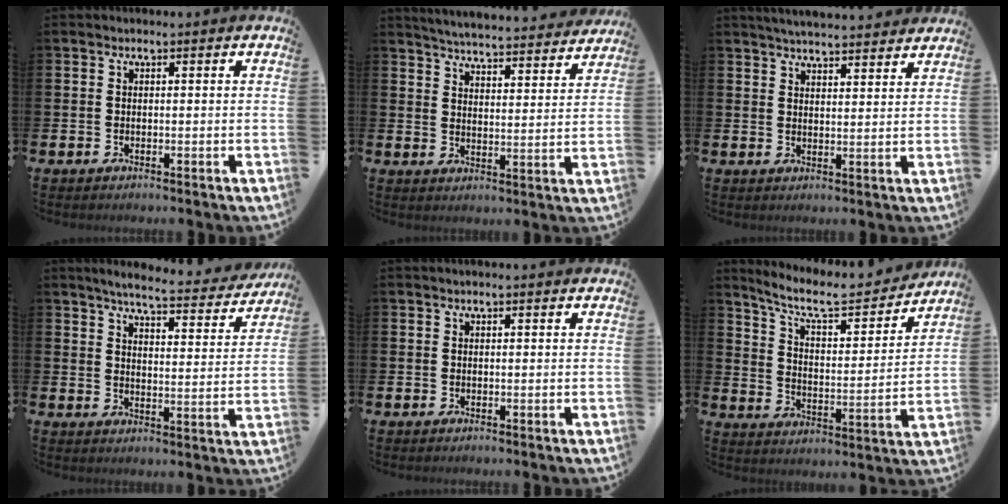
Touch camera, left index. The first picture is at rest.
{"total": 5.2, "force": [5.1, 0.2, 0.6], "torque": [-0.031, -0.045, 0.088]}
{"total": 4.3, "force": [4.3, 0.0, 0.5], "torque": [-0.018, -0.024, 0.077]}
{"total": 5.6, "force": [5.2, 0.4, 1.9], "torque": [-0.047, -0.038, 0.085]}
{"total": 0.5, "force": [0.5, -0.1, 0.2], "torque": [0.003, -0.003, 0.007]}
{"total": 8.6, "force": [7.5, 2.2, 3.5], "torque": [-0.100, -0.049, 0.127]}